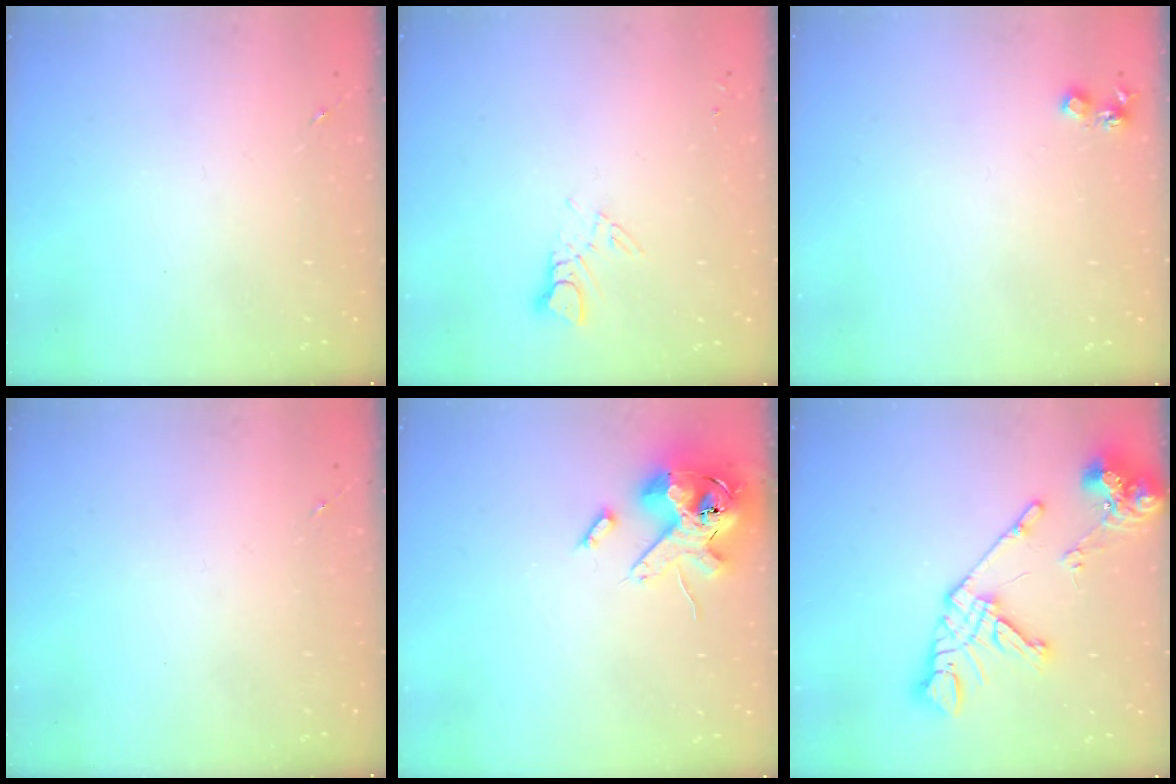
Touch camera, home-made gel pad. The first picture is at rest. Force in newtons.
{"total": 3.9, "press": 3.9, "slide": 0.4}
{"total": 4.8, "press": 4.7, "slide": 0.7}
{"total": 0.0}
{"total": 15.4, "press": 15.1, "slide": 2.9}
{"total": 17.0, "press": 16.9, "slide": 2.2}